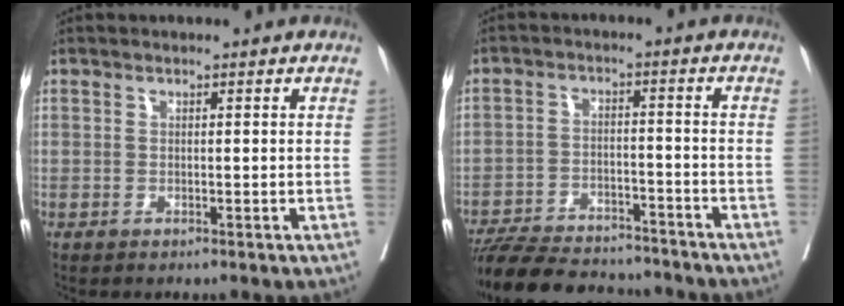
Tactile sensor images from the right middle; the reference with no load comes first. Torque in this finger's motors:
{"motor_torque": [1.08, -1.05, 0.12, 0.03]}